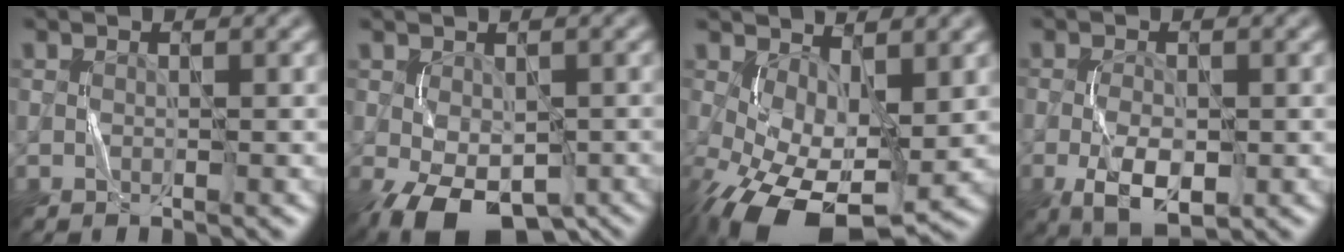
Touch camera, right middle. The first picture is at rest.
{"total": 8.2, "force": [-4.1, 4.3, 5.6], "torque": [-0.105, -0.022, -0.057]}
{"total": 10.6, "force": [-2.1, 5.7, 8.7], "torque": [-0.164, -0.021, -0.025]}
{"total": 4.6, "force": [-1.6, 2.2, 3.7], "torque": [-0.070, -0.003, -0.027]}